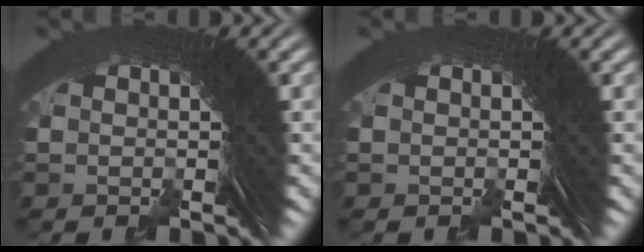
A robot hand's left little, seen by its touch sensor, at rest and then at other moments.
{"total": 0.0}